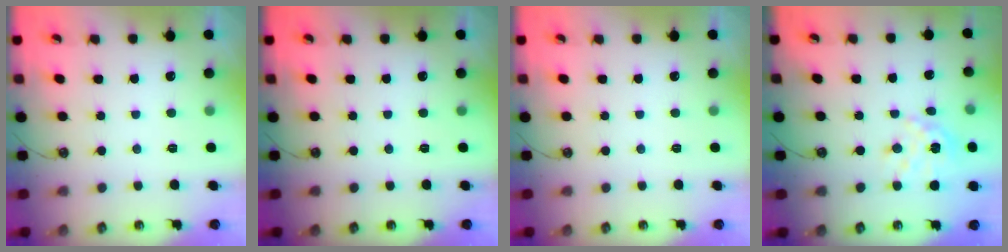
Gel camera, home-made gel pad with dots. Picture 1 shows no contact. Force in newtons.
{"total": 0.0}
{"total": 0.0}
{"total": 11.0, "press": 10.9, "slide": 1.0}